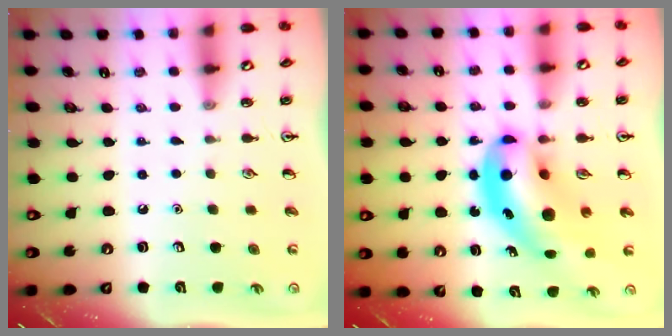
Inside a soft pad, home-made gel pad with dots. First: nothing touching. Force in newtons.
{"total": 14.7, "press": 14.0, "slide": 4.5}